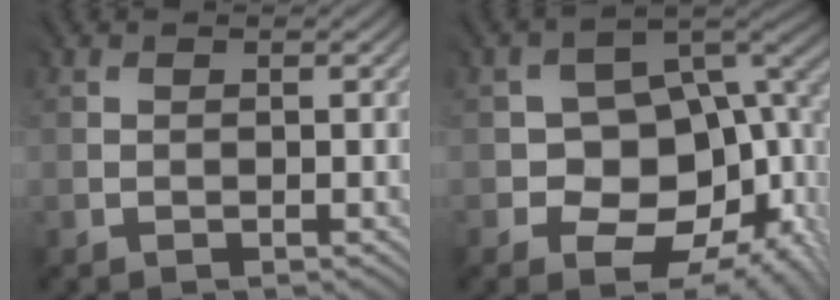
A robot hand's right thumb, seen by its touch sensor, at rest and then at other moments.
{"total": 13.2, "force": [-3.0, 8.7, 9.5], "torque": [-0.141, -0.013, -0.049]}